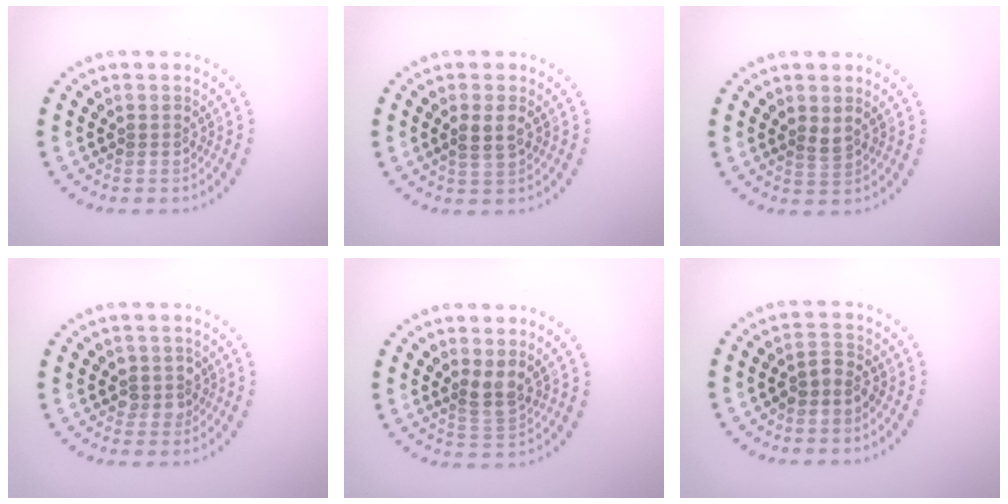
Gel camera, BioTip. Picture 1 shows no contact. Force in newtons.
{"total": 2.1, "press": 1.9, "slide": 0.7}
{"total": 1.0, "press": 0.8, "slide": 0.5}
{"total": 1.8, "press": 1.5, "slide": 0.9}
{"total": 2.1, "press": 1.6, "slide": 1.4}
{"total": 1.7, "press": 1.3, "slide": 1.0}